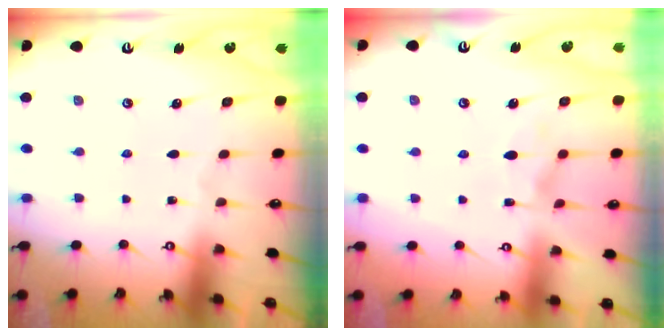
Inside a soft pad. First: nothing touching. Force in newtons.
{"total": 2.3, "press": 2.1, "slide": 0.9}